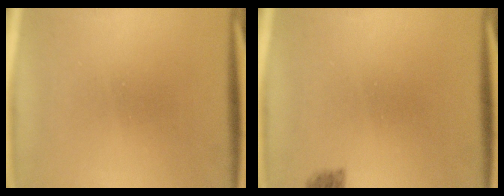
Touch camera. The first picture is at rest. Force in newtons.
{"total": 1.8}